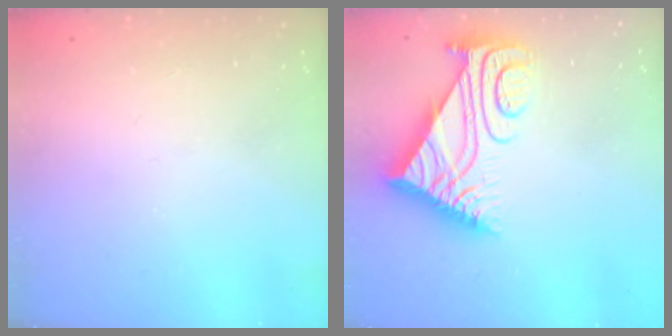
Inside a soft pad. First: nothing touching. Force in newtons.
{"total": 8.7, "press": 8.7, "slide": 0.5}